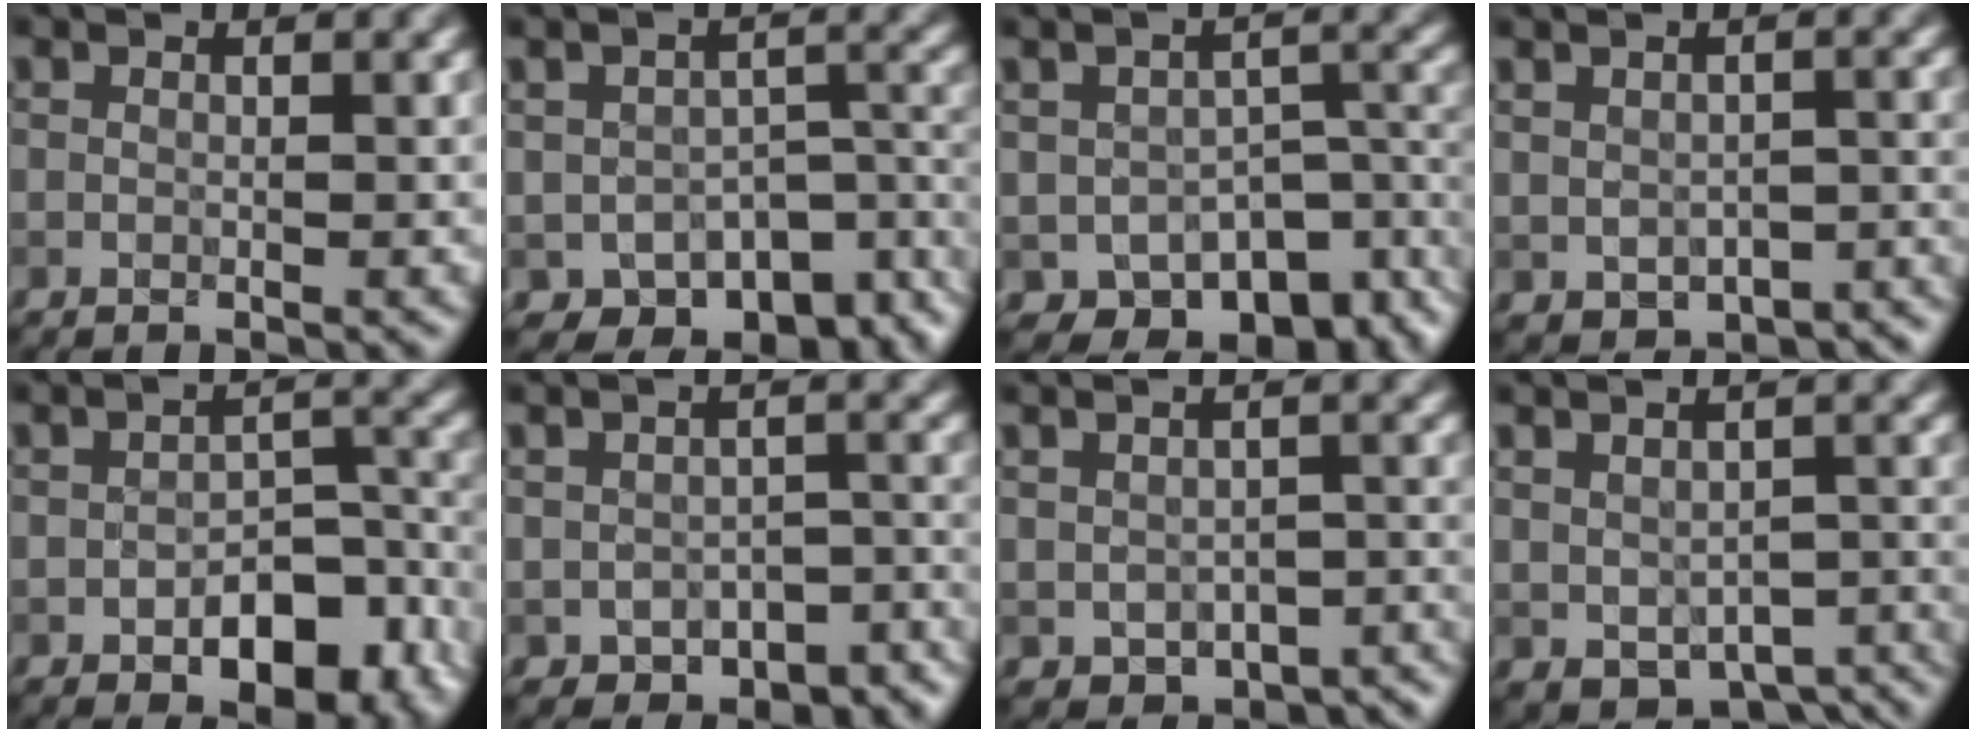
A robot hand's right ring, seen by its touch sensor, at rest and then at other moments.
{"total": 8.5, "force": [-5.2, 5.0, 4.5], "torque": [-0.060, -0.030, -0.063]}
{"total": 9.4, "force": [-5.1, 5.8, 5.3], "torque": [-0.081, -0.033, -0.056]}
{"total": 3.9, "force": [-2.1, 2.6, 2.0], "torque": [-0.026, -0.021, -0.013]}
{"total": 7.2, "force": [-3.3, 4.3, 4.6], "torque": [-0.058, -0.014, -0.036]}
{"total": 5.6, "force": [-3.9, 3.3, 2.4], "torque": [-0.030, -0.024, -0.039]}
{"total": 4.8, "force": [-2.8, 3.1, 2.3], "torque": [-0.028, -0.025, -0.025]}
{"total": 5.5, "force": [-2.7, 3.5, 3.2], "torque": [-0.049, -0.022, -0.010]}